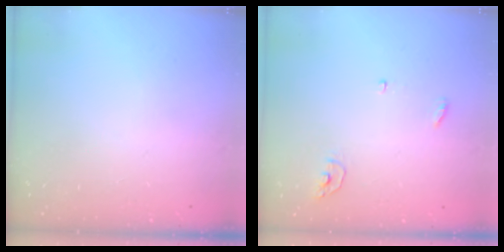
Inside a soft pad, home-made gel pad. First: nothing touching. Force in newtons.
{"total": 3.8, "press": 3.8, "slide": 0.5}